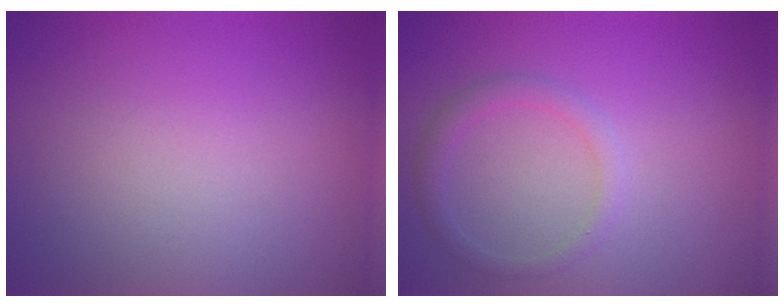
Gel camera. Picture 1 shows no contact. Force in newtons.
{"total": 1.7, "press": 1.7, "slide": 0.2}